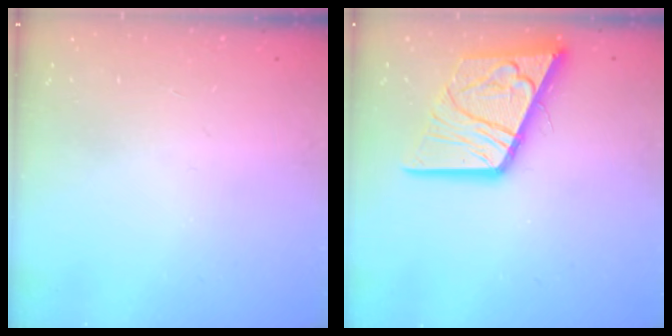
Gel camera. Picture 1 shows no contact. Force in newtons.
{"total": 19.6, "press": 19.4, "slide": 2.4}